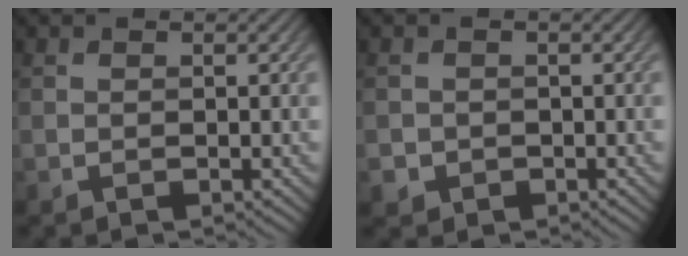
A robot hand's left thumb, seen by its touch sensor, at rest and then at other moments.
{"total": 1.8, "force": [-0.7, 1.6, 0.2], "torque": [0.001, -0.008, -0.015]}